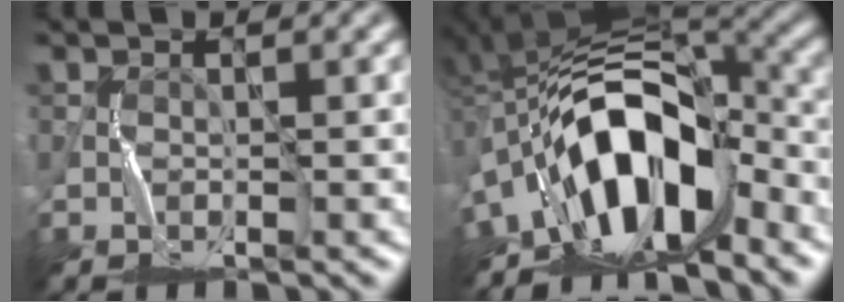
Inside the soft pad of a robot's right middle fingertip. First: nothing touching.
{"total": 11.1, "force": [-5.2, 4.9, 8.5], "torque": [-0.125, 0.020, -0.095]}